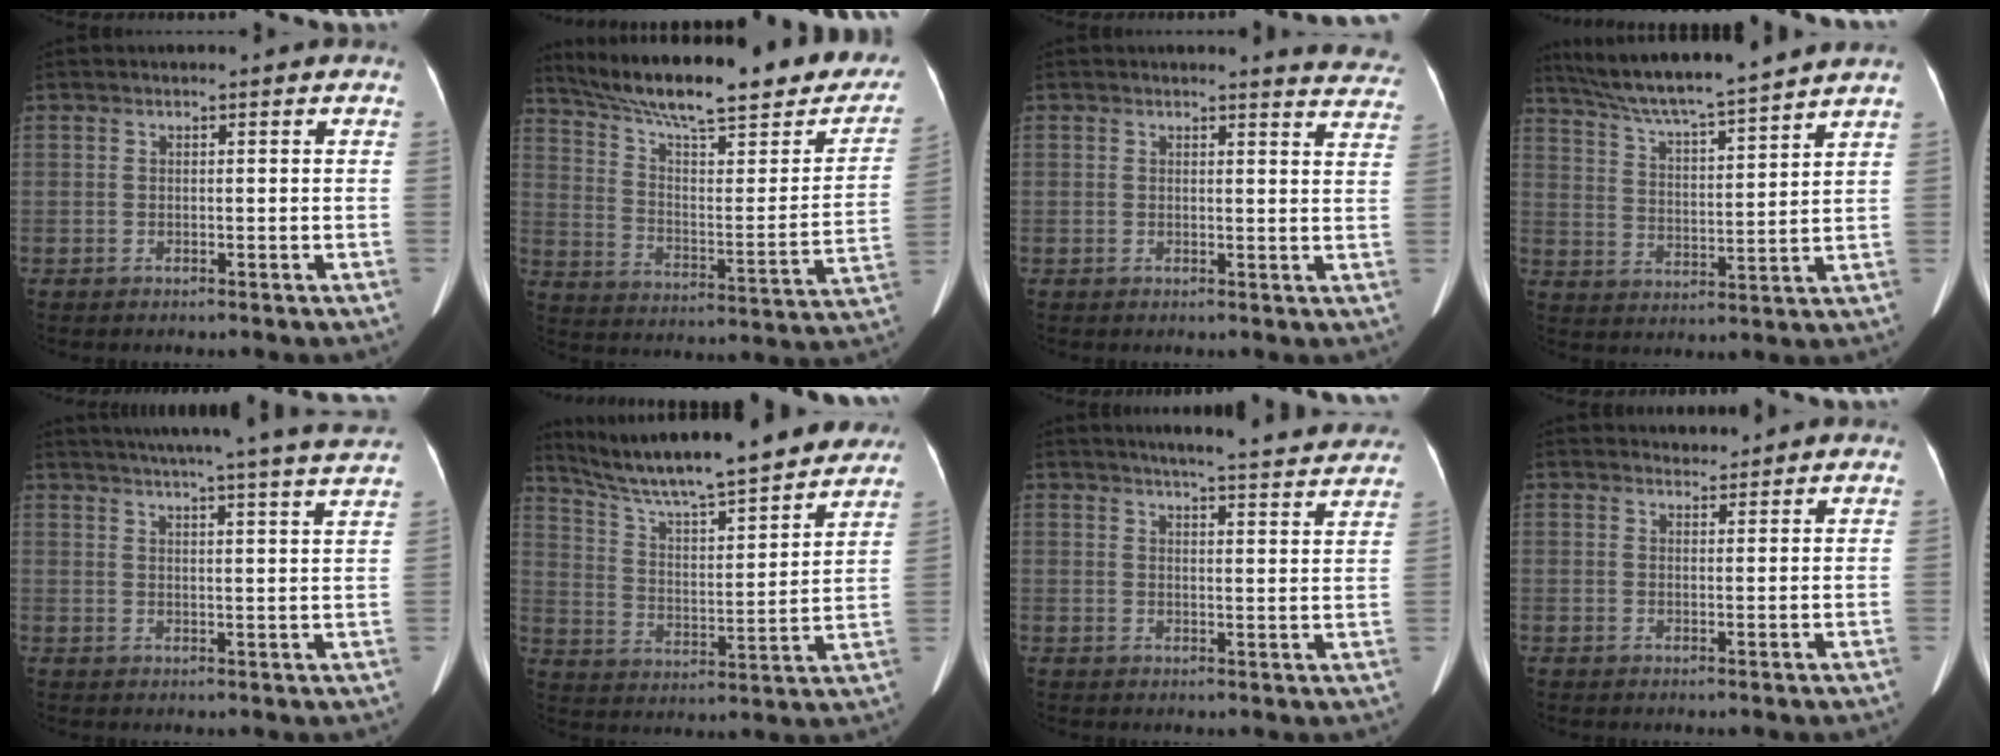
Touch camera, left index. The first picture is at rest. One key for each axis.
{"total": 28.3, "fx": 22.8, "fy": 4.9, "fz": 16.1, "tx": -0.251, "ty": -0.021, "tz": 0.316}
{"total": 7.3, "fx": 7.2, "fy": 0.6, "fz": 0.8, "tx": 0.011, "ty": -0.042, "tz": 0.048}
{"total": 15.0, "fx": 13.5, "fy": -0.9, "fz": 6.5, "tx": -0.120, "ty": 0.007, "tz": 0.218}
{"total": 23.4, "fx": 21.3, "fy": -1.1, "fz": 9.6, "tx": -0.151, "ty": -0.026, "tz": 0.262}
{"total": 23.3, "fx": 20.7, "fy": 2.7, "fz": 10.4, "tx": -0.178, "ty": -0.002, "tz": 0.307}
{"total": 17.0, "fx": 15.7, "fy": 1.2, "fz": 6.3, "tx": -0.079, "ty": -0.015, "tz": 0.182}
{"total": 2.0, "fx": 1.9, "fy": 0.5, "fz": -0.3, "tx": -0.003, "ty": 0.006, "tz": 0.030}